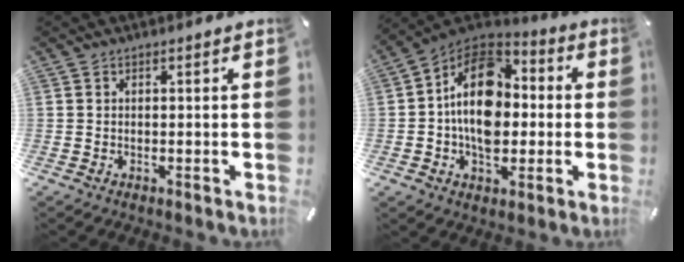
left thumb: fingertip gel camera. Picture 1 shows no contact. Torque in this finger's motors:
{"motor_torque": [2.49, 2.52, 0.85, -0.25, 0.52]}